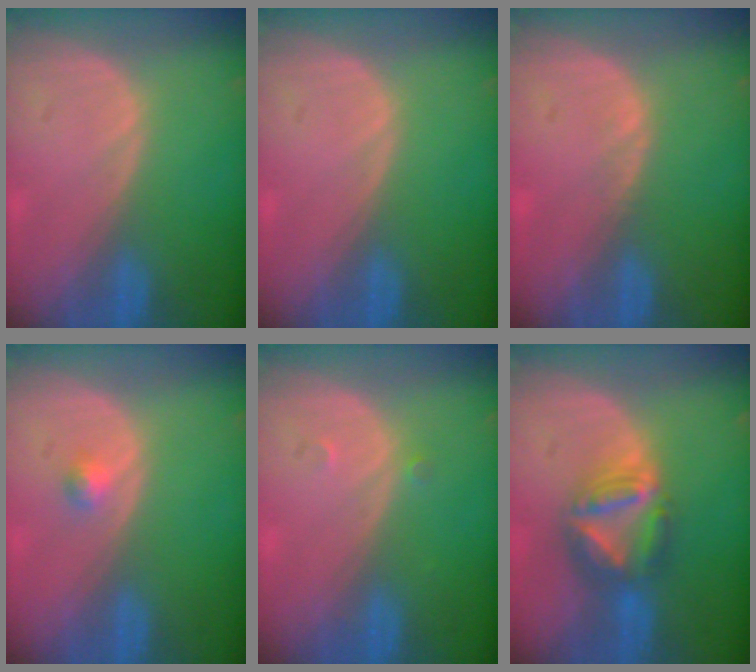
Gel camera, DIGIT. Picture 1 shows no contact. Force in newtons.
{"total": 0.0}
{"total": 0.7, "press": 0.6, "slide": 0.3}
{"total": 1.5, "press": 1.3, "slide": 0.8}
{"total": 0.9, "press": 0.7, "slide": 0.5}
{"total": 7.7, "press": 6.6, "slide": 4.0}